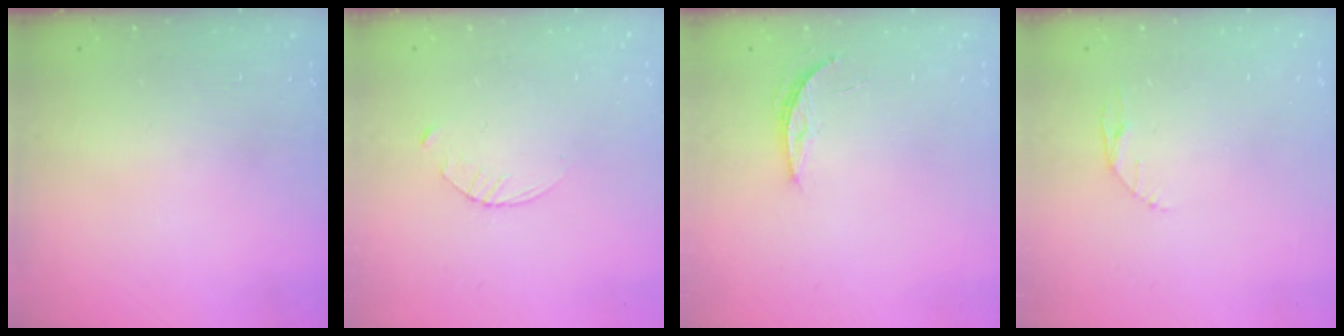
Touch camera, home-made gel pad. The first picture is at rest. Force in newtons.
{"total": 2.9, "press": 2.9, "slide": 0.4}
{"total": 3.9, "press": 3.9, "slide": 0.4}
{"total": 2.9, "press": 2.9, "slide": 0.4}